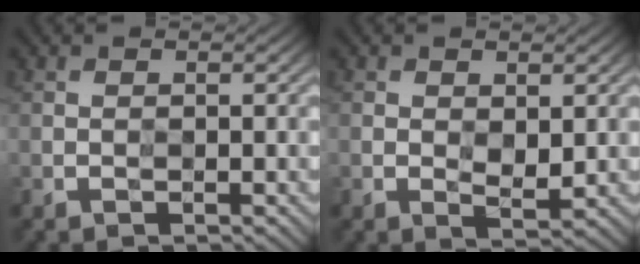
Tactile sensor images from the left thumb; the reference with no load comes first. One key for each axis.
{"total": 2.3, "fx": 0.6, "fy": 1.4, "fz": 1.7, "tx": -0.029, "ty": 0.001, "tz": 0.014}